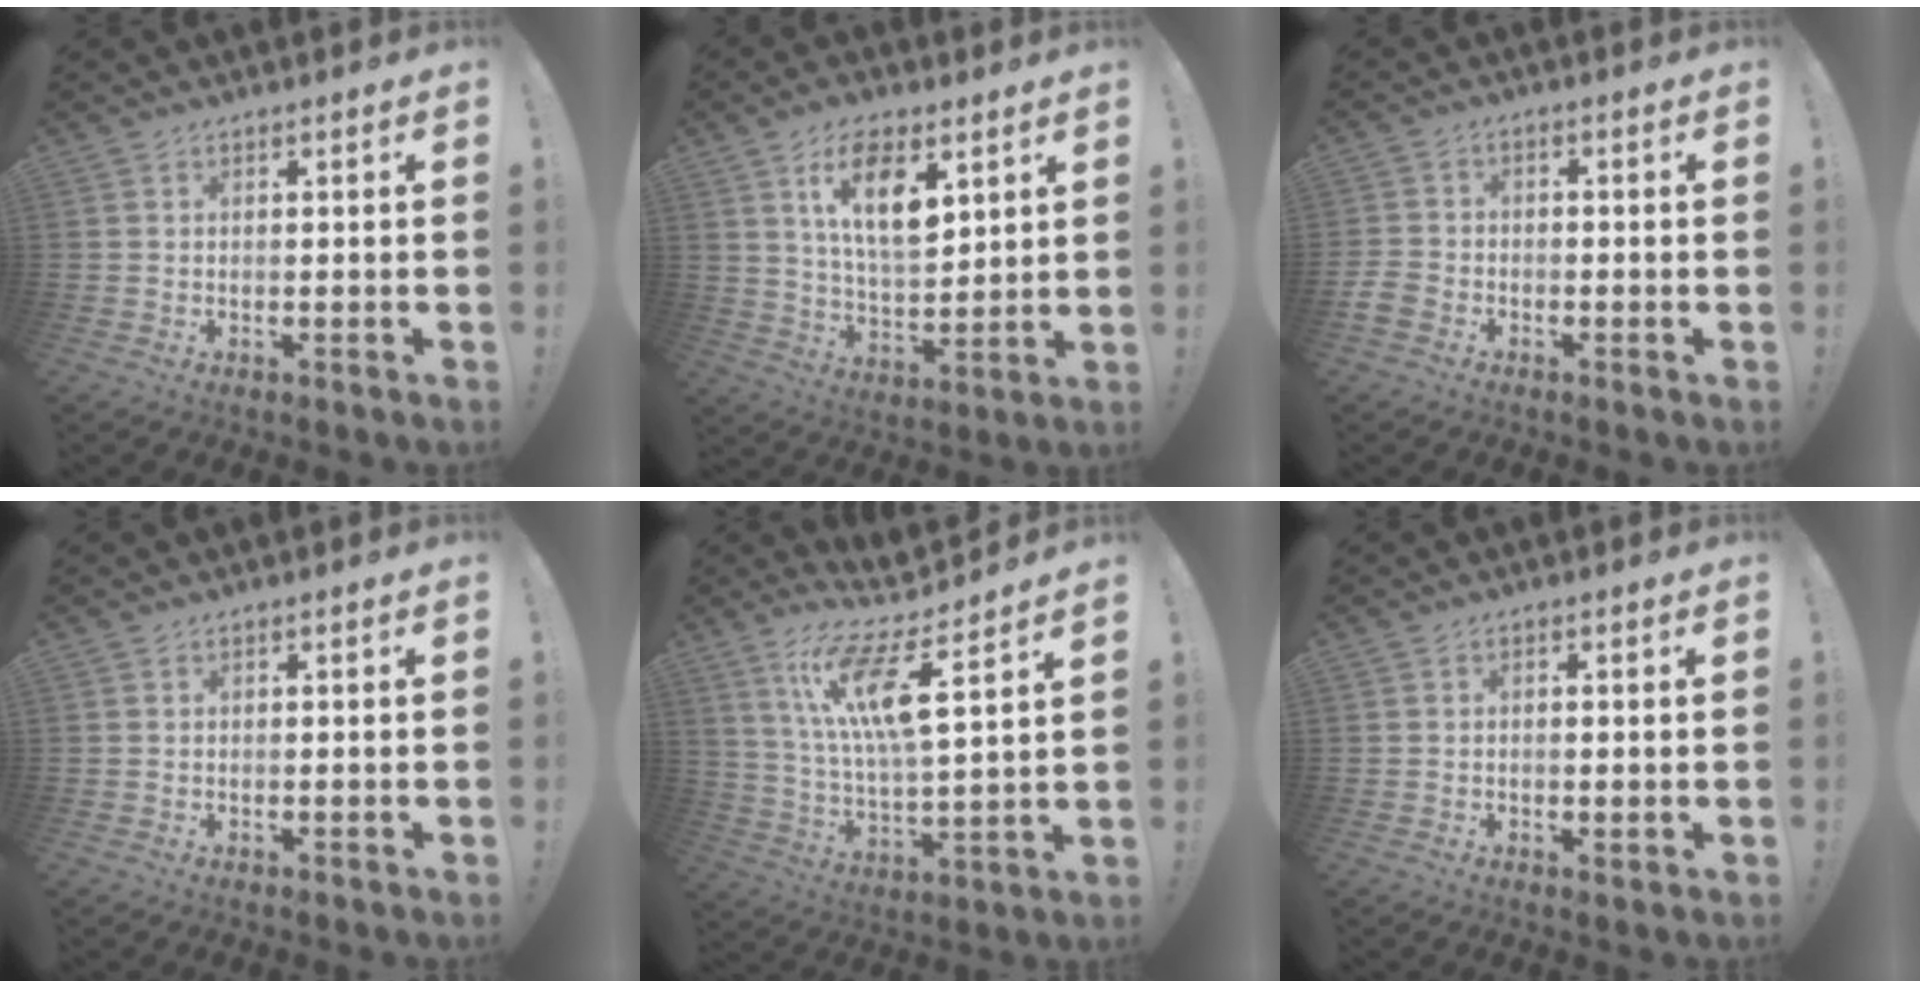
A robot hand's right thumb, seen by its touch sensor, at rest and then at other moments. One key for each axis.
{"total": 13.5, "fx": 6.1, "fy": 6.3, "fz": 10.2, "tx": -0.163, "ty": -0.017, "tz": 0.108}
{"total": 4.6, "fx": -2.8, "fy": 3.1, "fz": 2.0, "tx": -0.059, "ty": 0.006, "tz": -0.052}
{"total": 0.0}
{"total": 15.4, "fx": 9.0, "fy": 2.2, "fz": 12.3, "tx": -0.242, "ty": -0.056, "tz": 0.141}
{"total": 1.0, "fx": -0.2, "fy": 0.4, "fz": 0.8, "tx": -0.011, "ty": 0.000, "tz": -0.004}